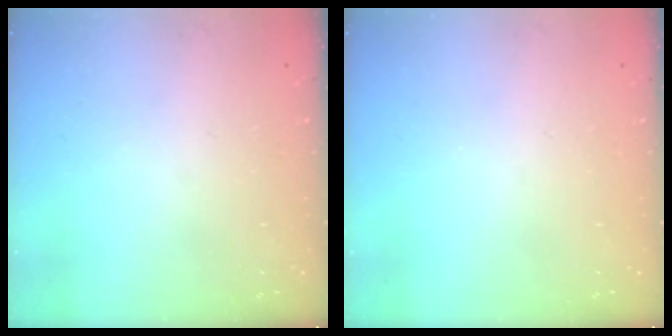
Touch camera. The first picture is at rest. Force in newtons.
{"total": 0.0}